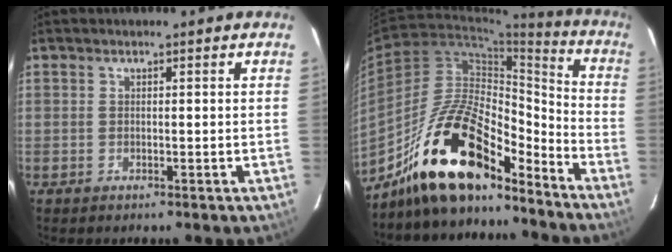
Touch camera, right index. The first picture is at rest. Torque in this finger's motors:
{"motor_torque": [1.15, -0.99, 1.05, 0.21]}